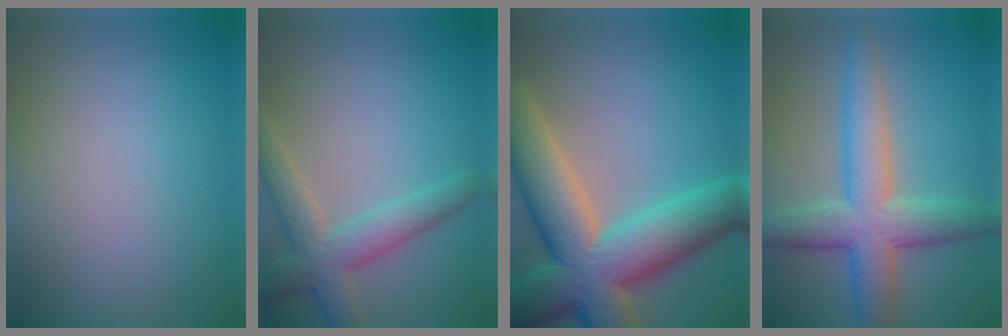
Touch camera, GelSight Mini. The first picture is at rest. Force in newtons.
{"total": 4.8, "press": 4.8, "slide": 0.3}
{"total": 13.3, "press": 13.3, "slide": 1.1}
{"total": 7.1, "press": 7.1, "slide": 0.2}